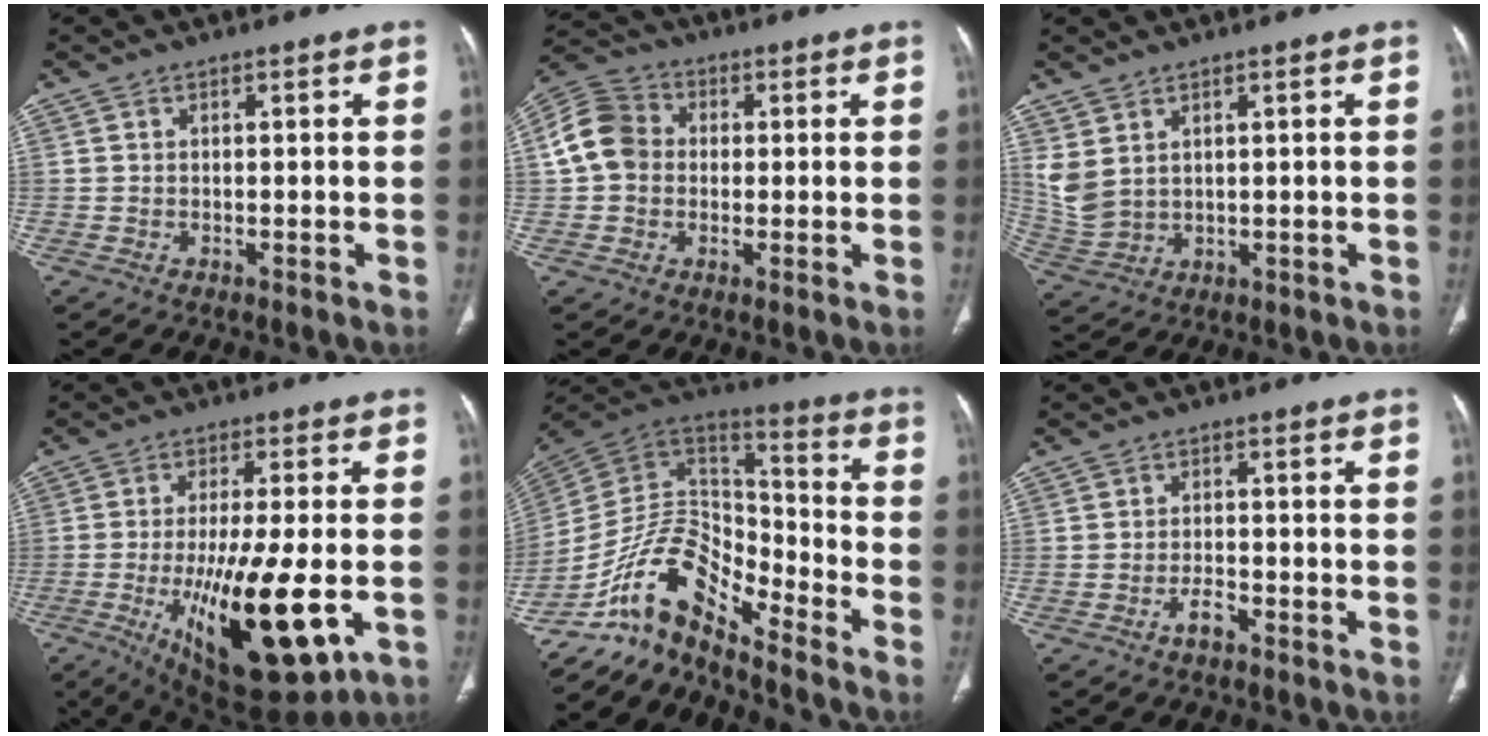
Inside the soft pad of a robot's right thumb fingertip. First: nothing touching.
{"total": 9.0, "force": [0.4, 7.8, 4.5], "torque": [-0.079, 0.027, -0.004]}
{"total": 6.1, "force": [2.7, 3.7, 4.0], "torque": [-0.083, -0.011, 0.070]}
{"total": 20.9, "force": [-5.3, 6.6, 19.1], "torque": [-0.313, -0.019, -0.064]}
{"total": 14.3, "force": [-11.7, 4.7, 6.8], "torque": [-0.109, 0.108, -0.227]}
{"total": 2.4, "force": [-1.7, 0.8, 1.5], "torque": [-0.029, 0.011, -0.033]}